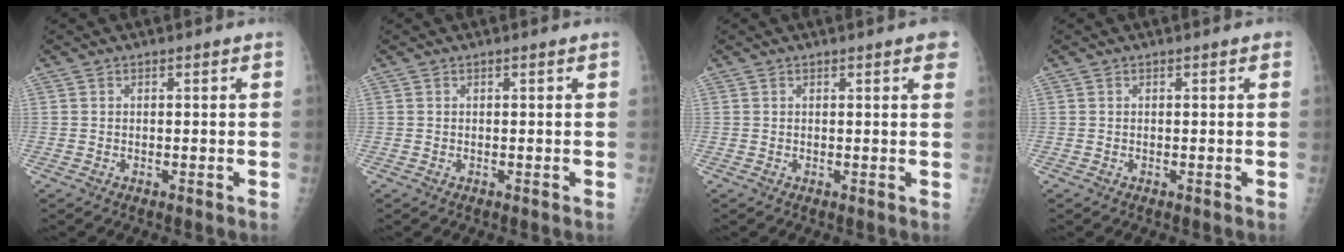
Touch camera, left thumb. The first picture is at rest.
{"total": 0.0}
{"total": 2.8, "force": [1.6, 0.5, 2.1], "torque": [-0.019, 0.001, 0.017]}
{"total": 0.0}